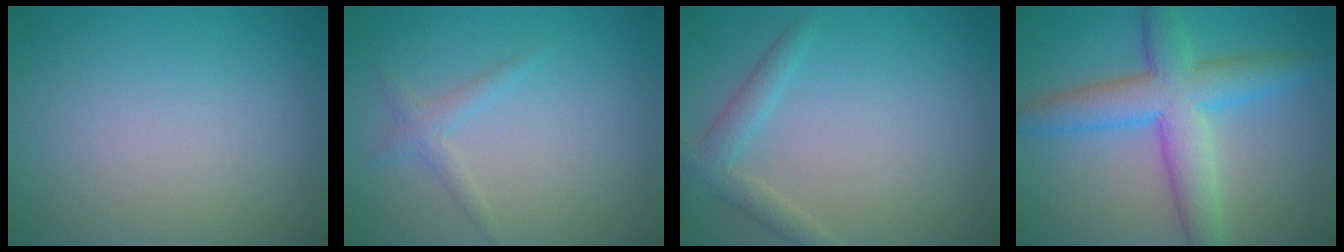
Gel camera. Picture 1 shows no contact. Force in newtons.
{"total": 1.5, "press": 1.5, "slide": 0.0}
{"total": 2.4, "press": 2.4, "slide": 0.1}
{"total": 7.1, "press": 7.1, "slide": 0.1}